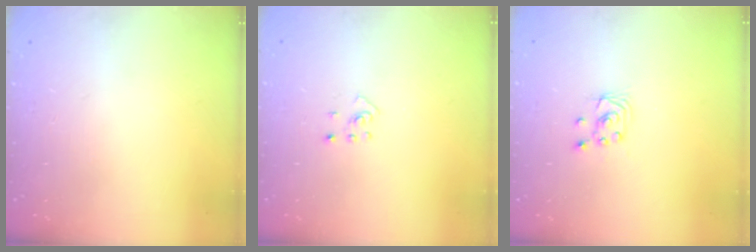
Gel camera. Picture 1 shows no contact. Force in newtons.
{"total": 2.7, "press": 2.6, "slide": 0.6}
{"total": 2.7, "press": 2.7, "slide": 0.2}